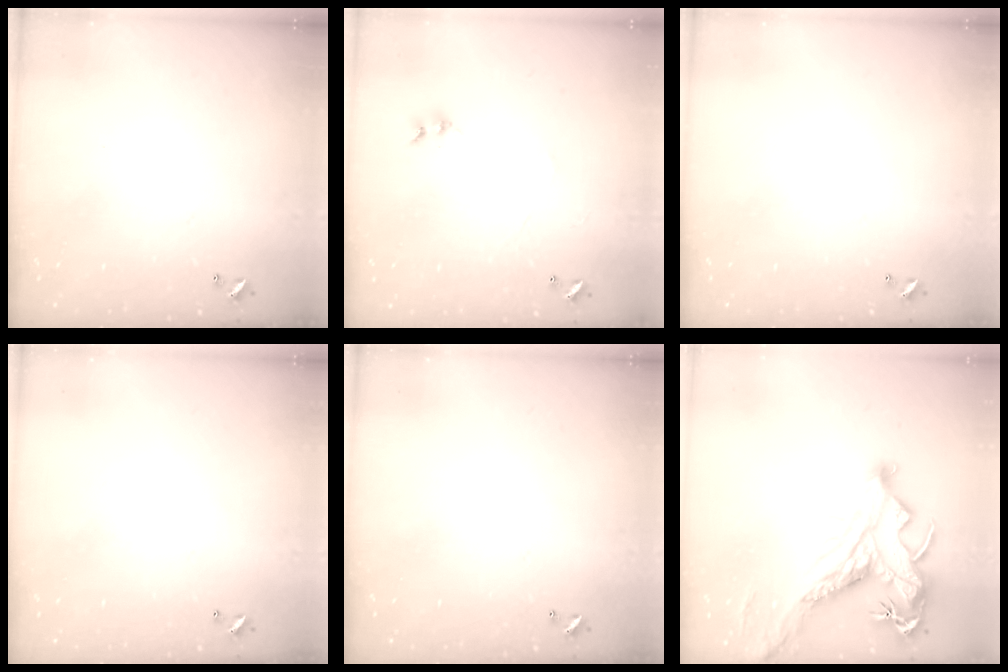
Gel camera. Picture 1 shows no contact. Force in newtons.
{"total": 0.0}
{"total": 0.0}
{"total": 0.0}
{"total": 0.0}
{"total": 9.6, "press": 9.4, "slide": 2.0}